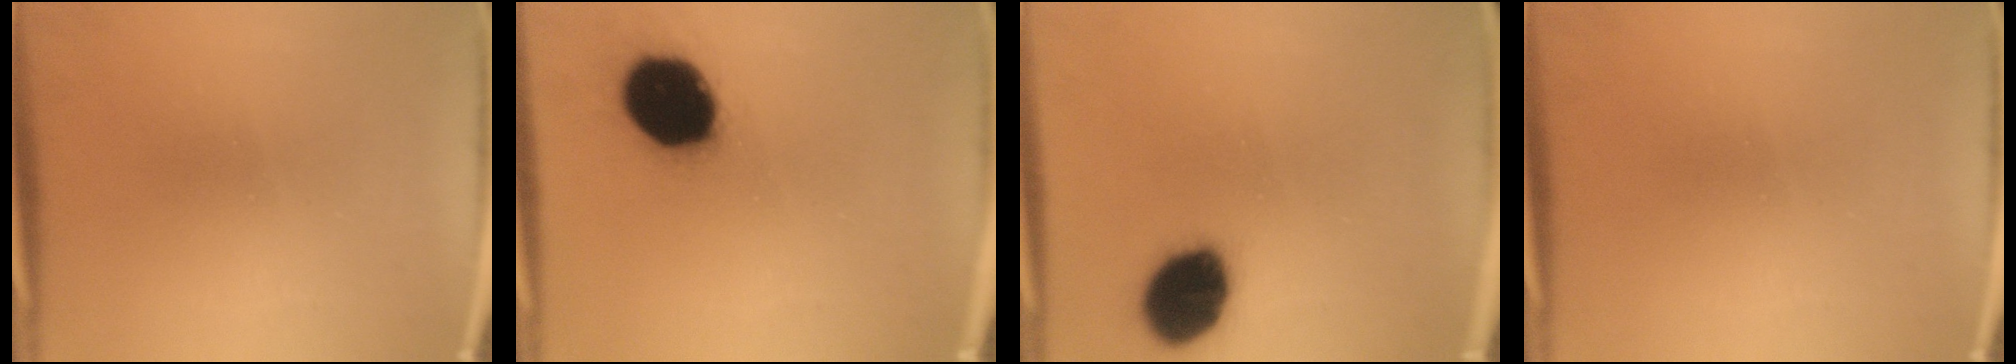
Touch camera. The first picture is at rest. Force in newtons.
{"total": 19.4}
{"total": 14.3}
{"total": 0.0}